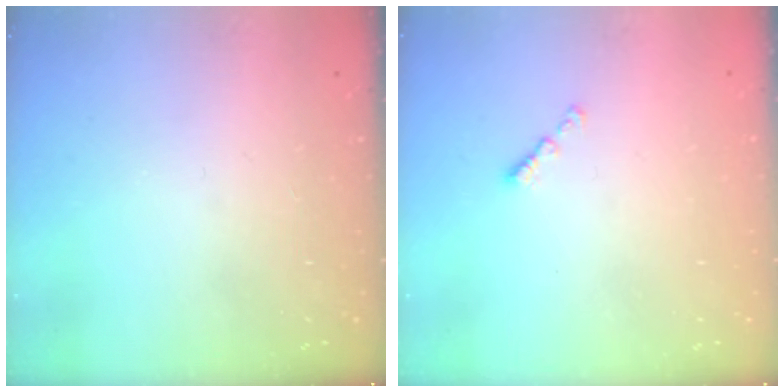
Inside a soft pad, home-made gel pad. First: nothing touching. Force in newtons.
{"total": 0.8, "press": 0.7, "slide": 0.4}